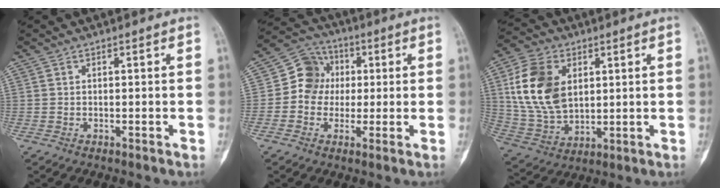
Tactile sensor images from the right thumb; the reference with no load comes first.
{"total": 8.7, "force": [0.4, 7.9, 3.6], "torque": [-0.021, 0.017, -0.009]}
{"total": 16.2, "force": [4.0, 10.8, 11.5], "torque": [-0.210, -0.008, 0.086]}